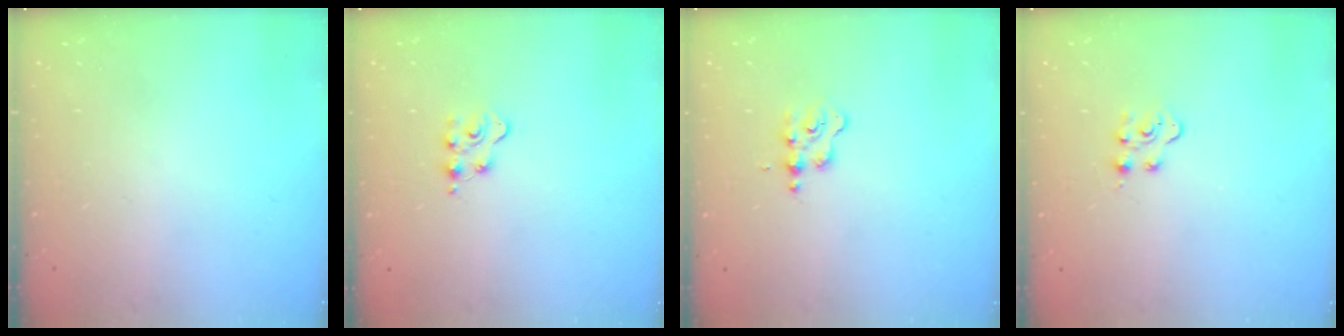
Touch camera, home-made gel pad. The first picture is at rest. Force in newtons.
{"total": 3.9, "press": 3.9, "slide": 0.5}
{"total": 1.9, "press": 1.9, "slide": 0.2}
{"total": 3.4, "press": 3.4, "slide": 0.6}